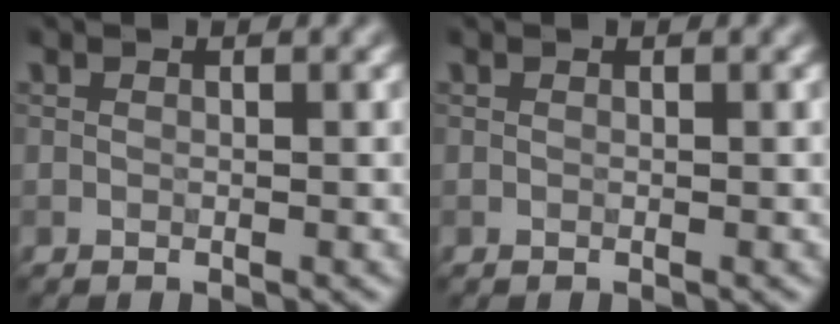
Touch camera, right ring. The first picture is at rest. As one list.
[{"total": 0.0}]